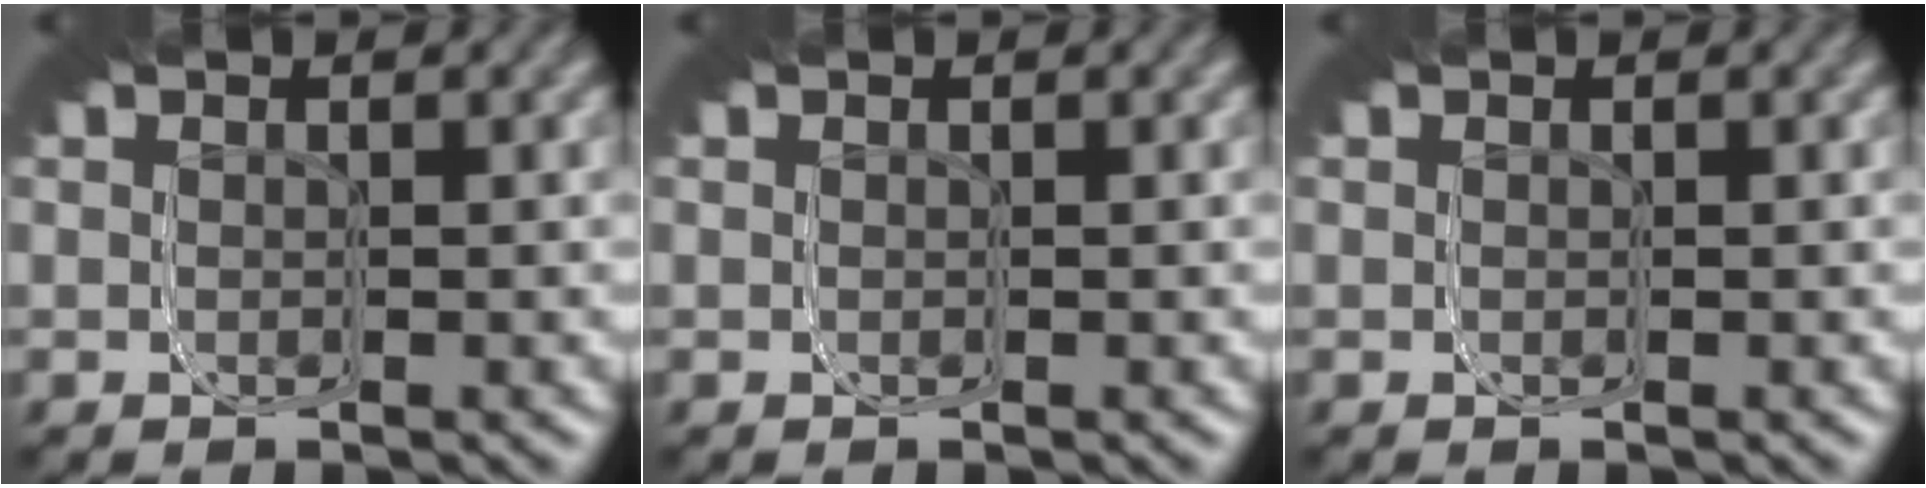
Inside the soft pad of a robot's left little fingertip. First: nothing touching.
{"total": 0.0}
{"total": 0.0}